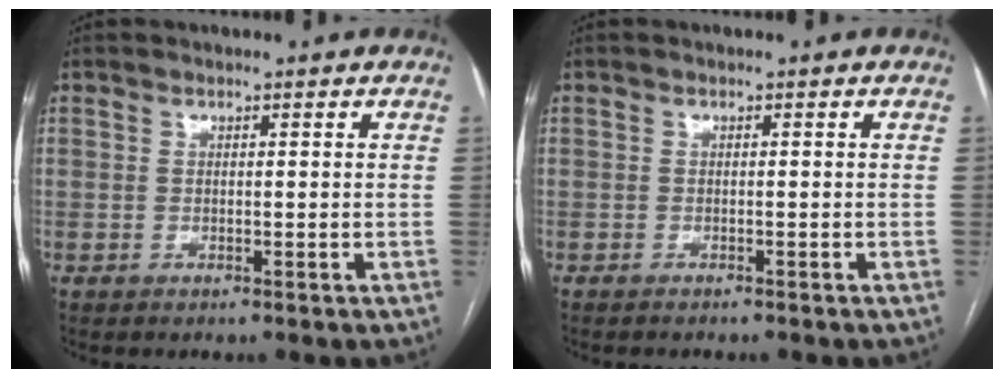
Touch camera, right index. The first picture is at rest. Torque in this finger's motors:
{"motor_torque": [-0.05, -0.06, -0.02, 0.00]}